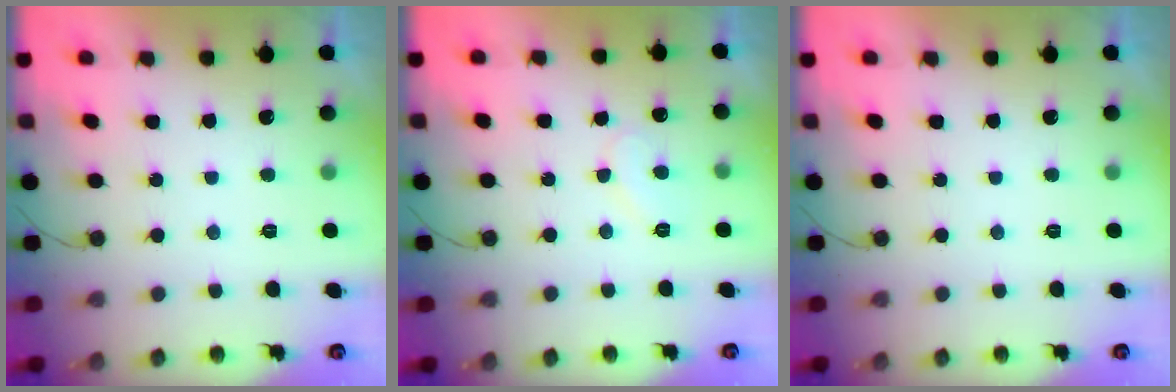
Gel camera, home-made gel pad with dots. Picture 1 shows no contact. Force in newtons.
{"total": 7.7, "press": 7.7, "slide": 0.5}
{"total": 0.0}